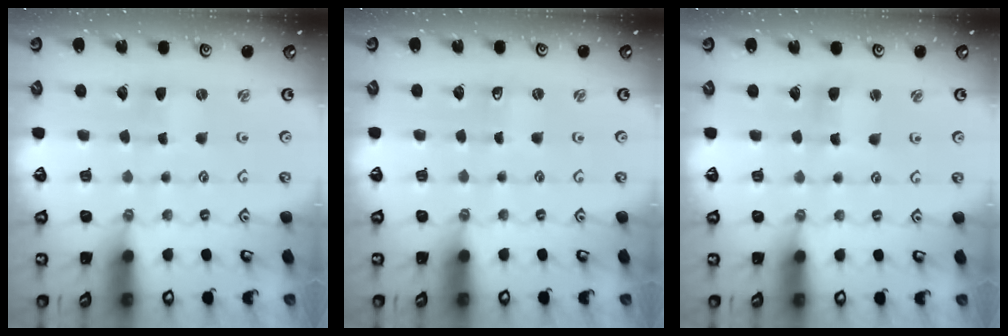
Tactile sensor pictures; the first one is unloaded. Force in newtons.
{"total": 0.0}
{"total": 3.7, "press": 3.7, "slide": 0.3}